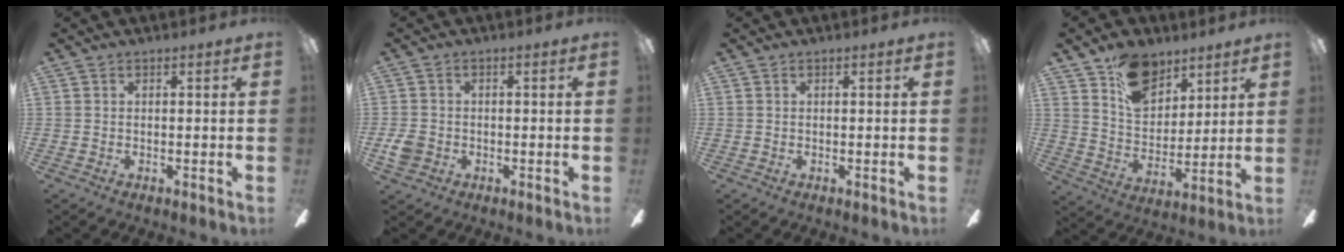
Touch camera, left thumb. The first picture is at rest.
{"total": 4.2, "force": [-1.3, 3.4, 2.1], "torque": [-0.037, 0.004, -0.026]}
{"total": 0.0}
{"total": 14.1, "force": [9.0, 9.0, 6.0], "torque": [-0.091, -0.044, 0.170]}